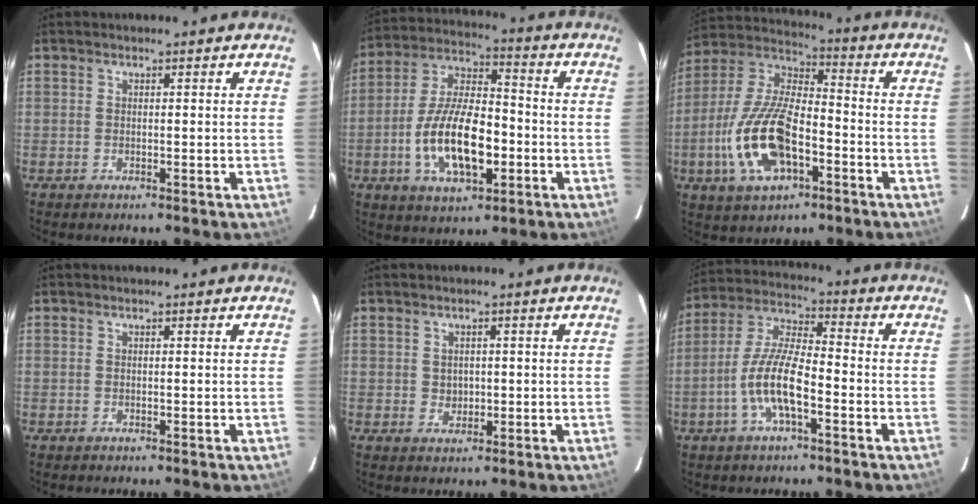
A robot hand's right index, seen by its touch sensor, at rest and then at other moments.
{"total": 16.3, "force": [-4.3, 7.3, 14.0], "torque": [-0.277, 0.005, -0.073]}
{"total": 17.7, "force": [-6.1, 8.3, 14.4], "torque": [-0.312, -0.002, -0.110]}
{"total": 0.0}
{"total": 2.3, "force": [0.1, 2.1, 0.8], "torque": [-0.010, 0.003, 0.006]}
{"total": 10.9, "force": [-4.2, 3.1, 9.6], "torque": [-0.204, 0.003, -0.081]}